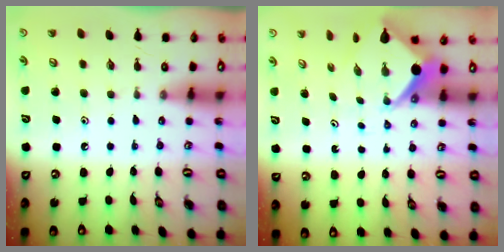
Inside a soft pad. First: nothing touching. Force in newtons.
{"total": 6.3, "press": 6.3, "slide": 0.5}